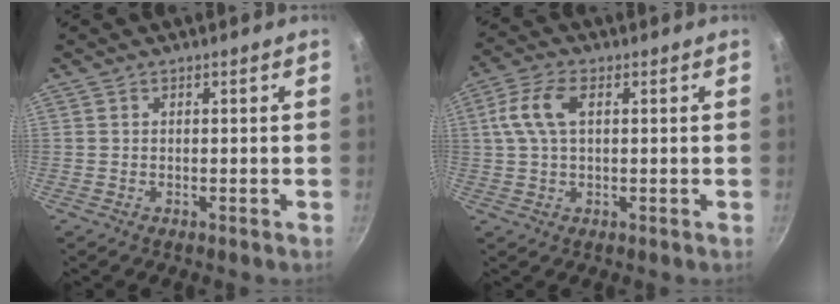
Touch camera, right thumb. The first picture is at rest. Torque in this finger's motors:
{"motor_torque": [0.78, 1.31, 0.39, -0.43, 0.08]}